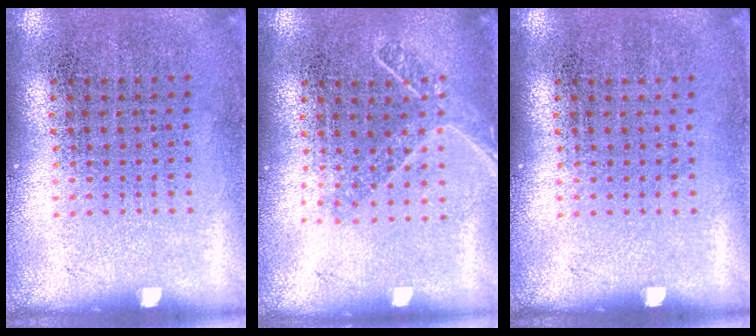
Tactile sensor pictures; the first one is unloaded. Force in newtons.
{"total": 1.5, "press": 1.2, "slide": 0.9}
{"total": 0.0}